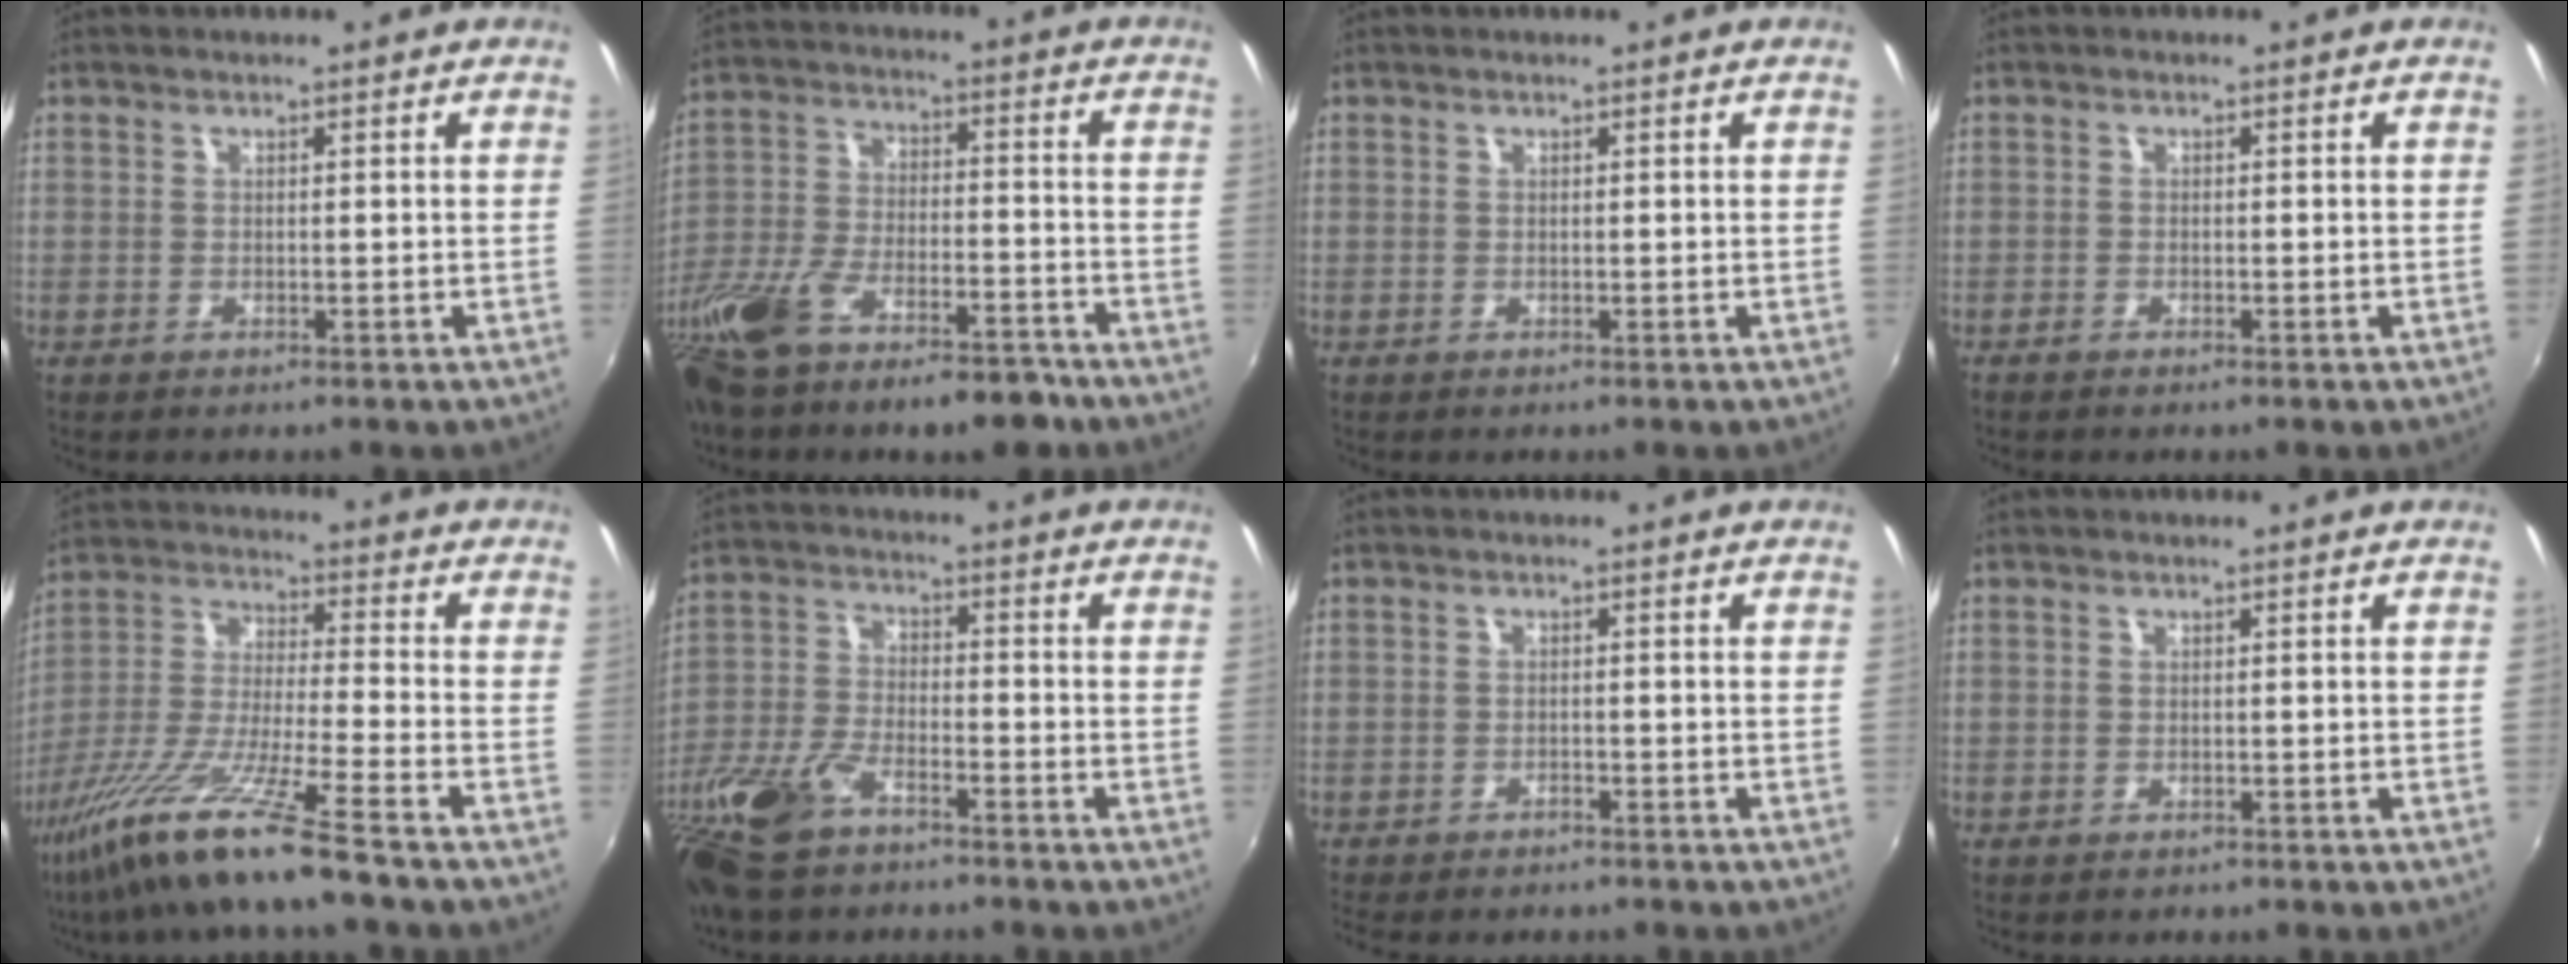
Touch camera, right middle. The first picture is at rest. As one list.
[{"total": 19.3, "force": [-14.1, 6.4, 11.5], "torque": [-0.244, -0.037, -0.240]}, {"total": 0.0}, {"total": 1.1, "force": [-1.0, 0.2, 0.4], "torque": [-0.014, -0.004, -0.021]}, {"total": 15.9, "force": [-11.1, -1.1, 11.3], "torque": [-0.226, -0.030, -0.212]}, {"total": 14.3, "force": [-10.1, 5.4, 8.5], "torque": [-0.202, -0.023, -0.205]}, {"total": 3.1, "force": [-2.8, 0.9, 1.1], "torque": [-0.033, -0.014, -0.046]}, {"total": 0.5, "force": [0.5, 0.0, -0.3], "torque": [0.006, 0.000, 0.007]}]